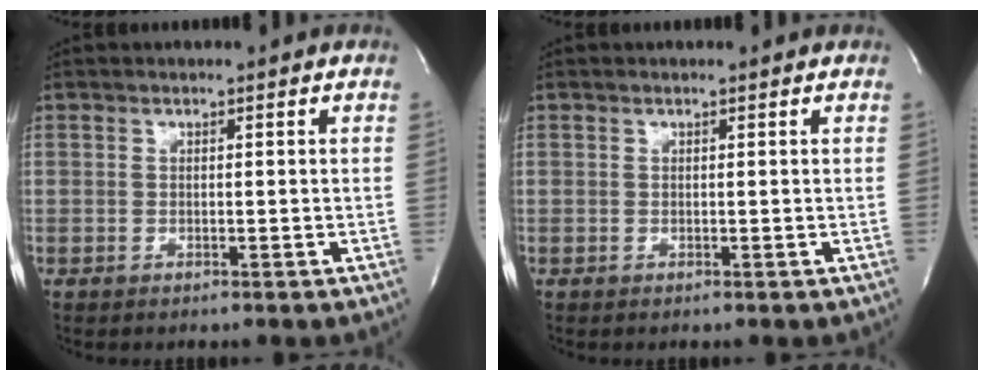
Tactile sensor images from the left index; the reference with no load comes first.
{"total": 0.0}